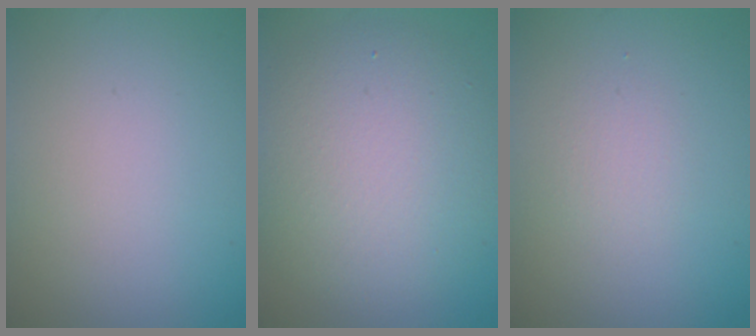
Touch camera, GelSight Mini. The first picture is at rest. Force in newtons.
{"total": 7.5, "press": 7.5, "slide": 0.4}
{"total": 1.1, "press": 1.1, "slide": 0.0}